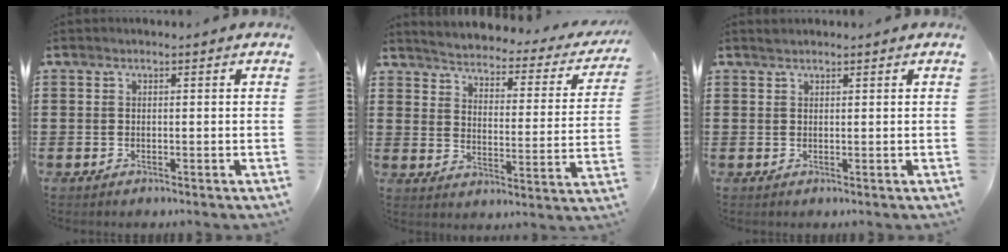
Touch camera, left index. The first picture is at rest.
{"total": 2.6, "force": [2.6, 0.0, 0.5], "torque": [-0.032, -0.030, 0.034]}
{"total": 0.9, "force": [0.9, 0.2, 0.2], "torque": [-0.005, 0.001, 0.017]}